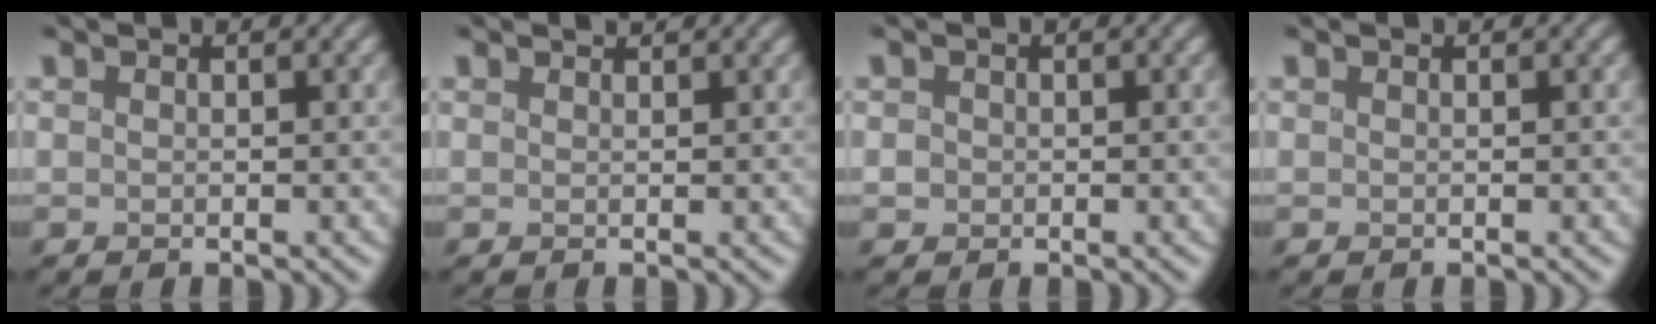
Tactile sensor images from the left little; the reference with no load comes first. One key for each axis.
{"total": 0.8, "fx": 0.8, "fy": 0.1, "fz": 0.1, "tx": -0.002, "ty": 0.003, "tz": 0.012}
{"total": 0.8, "fx": -0.3, "fy": 0.7, "fz": 0.0, "tx": 0.002, "ty": -0.001, "tz": -0.001}
{"total": 0.0}